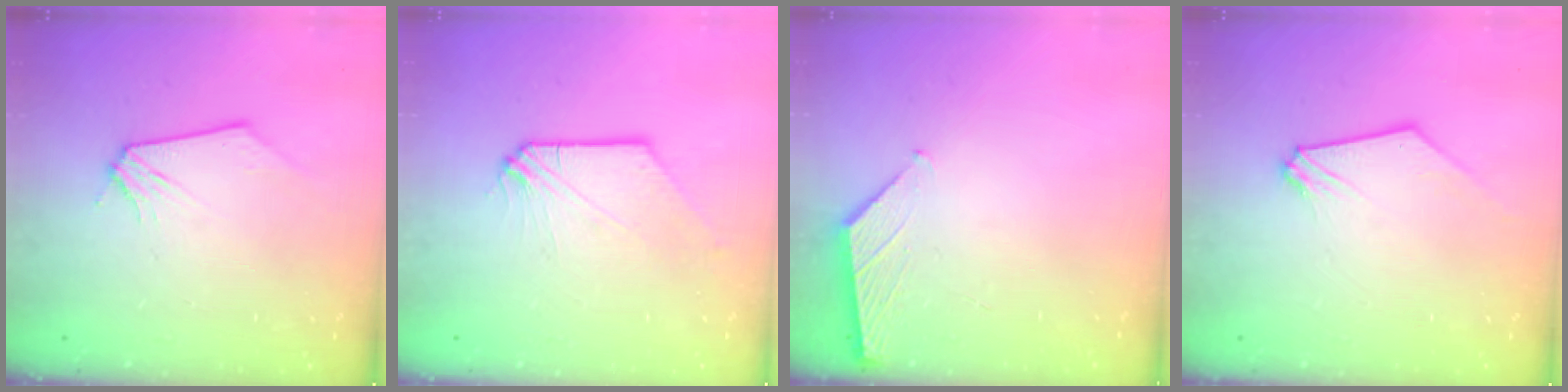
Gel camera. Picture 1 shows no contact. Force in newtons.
{"total": 0.0}
{"total": 1.3, "press": 1.3, "slide": 0.2}
{"total": 0.7, "press": 0.7, "slide": 0.1}